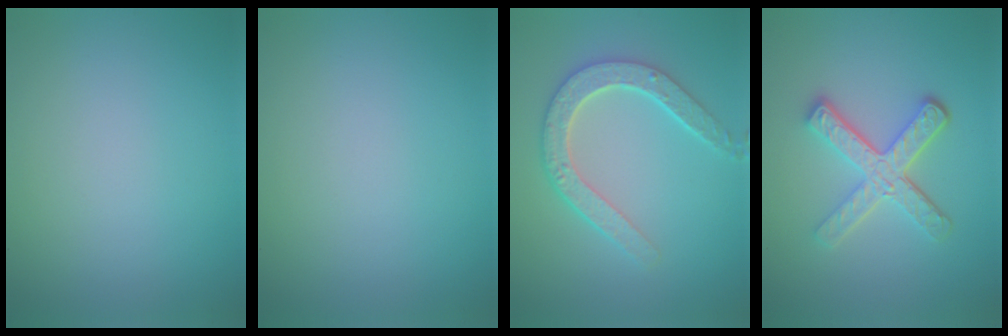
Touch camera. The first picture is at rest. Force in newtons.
{"total": 0.0}
{"total": 4.5, "press": 3.6, "slide": 2.8}
{"total": 4.5, "press": 3.3, "slide": 3.0}